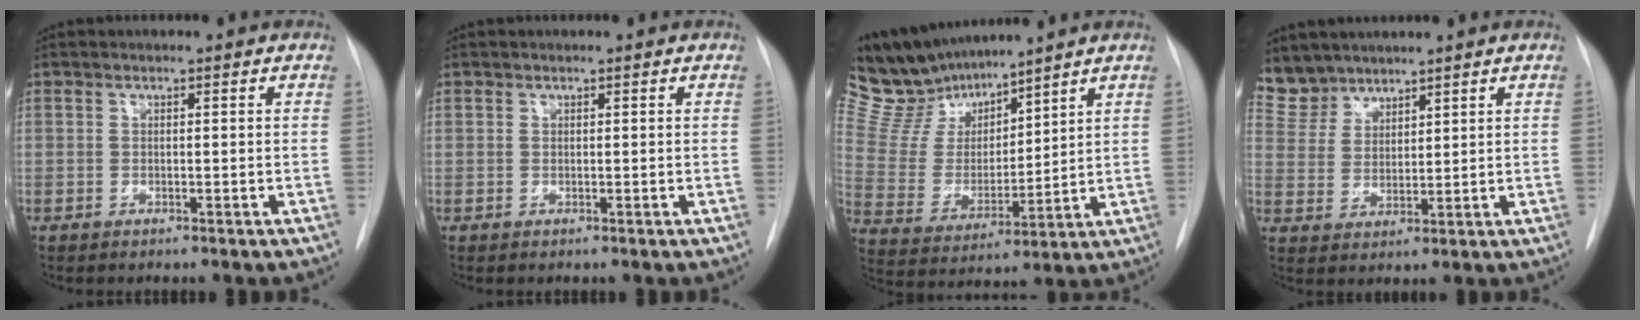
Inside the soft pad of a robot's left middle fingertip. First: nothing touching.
{"total": 0.0}
{"total": 12.8, "force": [11.7, 3.6, 3.7], "torque": [-0.089, 0.011, 0.239]}
{"total": 5.8, "force": [5.3, 2.3, -0.3], "torque": [0.005, 0.004, 0.118]}